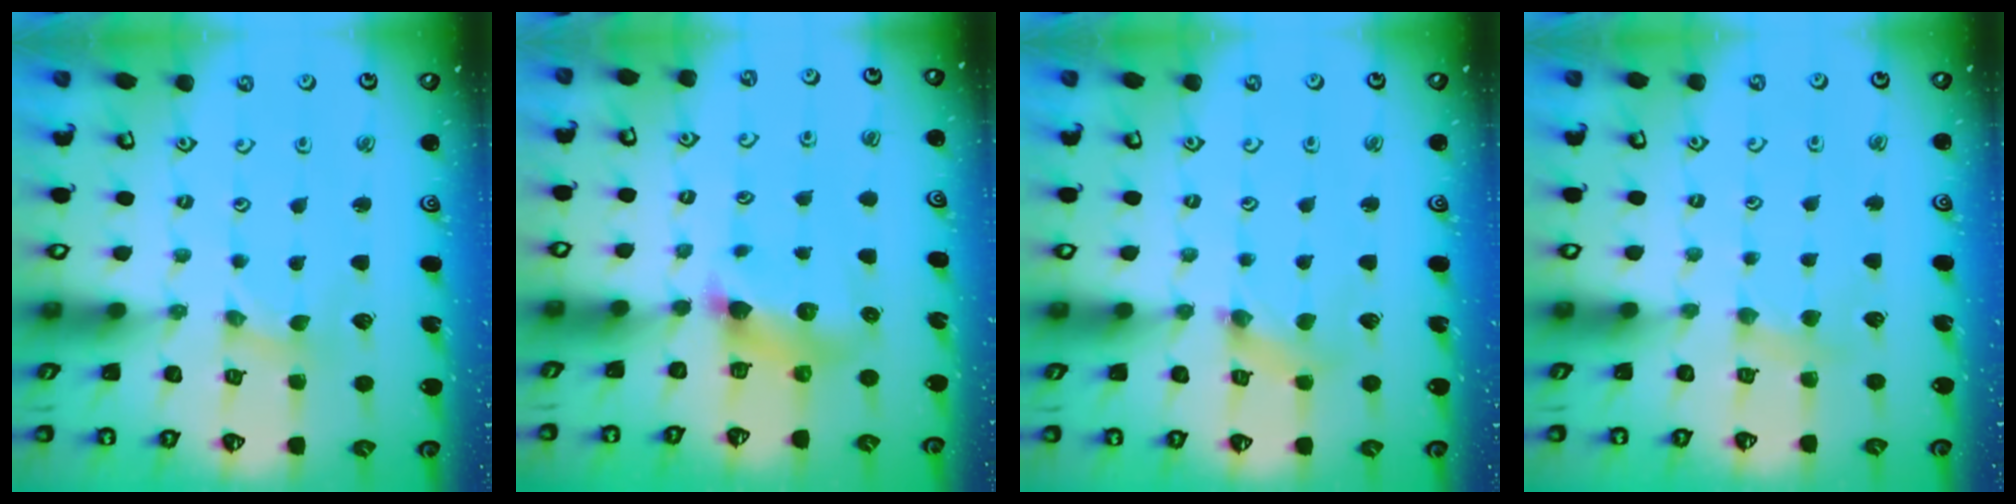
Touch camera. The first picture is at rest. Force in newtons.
{"total": 6.1, "press": 6.0, "slide": 0.5}
{"total": 1.2, "press": 1.2, "slide": 0.3}
{"total": 3.8, "press": 3.8, "slide": 0.6}